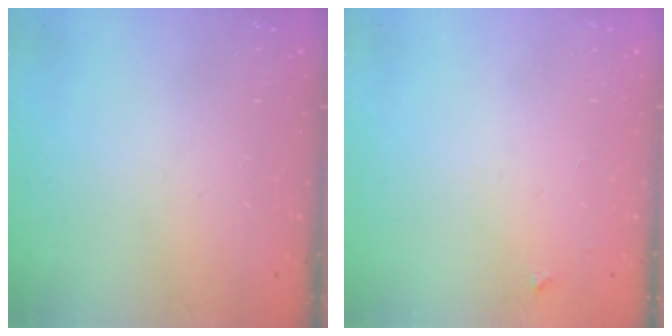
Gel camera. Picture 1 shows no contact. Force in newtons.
{"total": 3.3, "press": 3.3, "slide": 0.4}